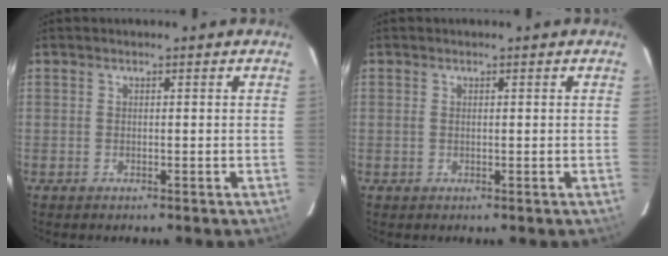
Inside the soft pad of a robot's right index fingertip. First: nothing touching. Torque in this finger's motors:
{"motor_torque": [-0.29, 0.20, -0.01, -0.01]}